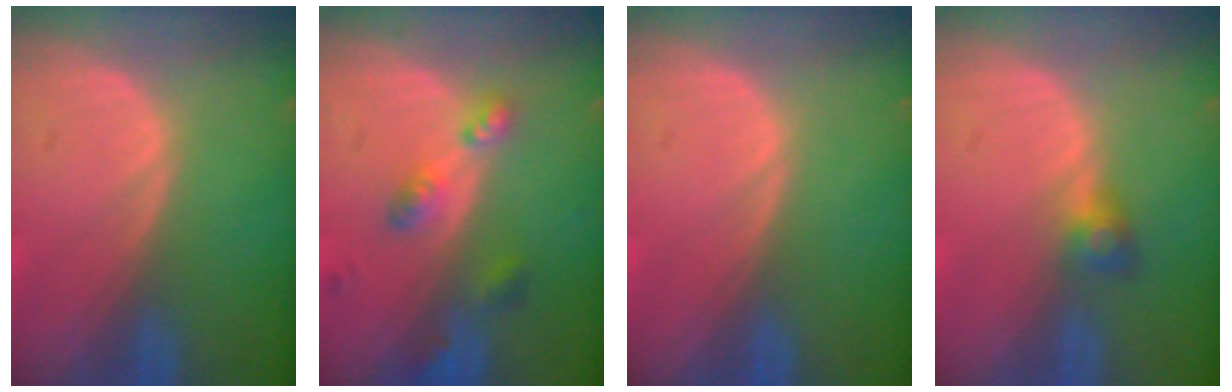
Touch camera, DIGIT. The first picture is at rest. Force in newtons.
{"total": 5.3, "press": 4.8, "slide": 2.2}
{"total": 0.0}
{"total": 2.6, "press": 2.5, "slide": 0.7}